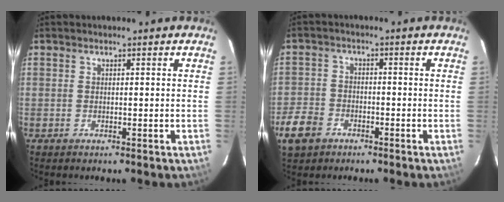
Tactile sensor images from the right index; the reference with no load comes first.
{"total": 7.4, "force": [-4.1, 5.5, 2.9], "torque": [-0.078, 0.013, -0.077]}